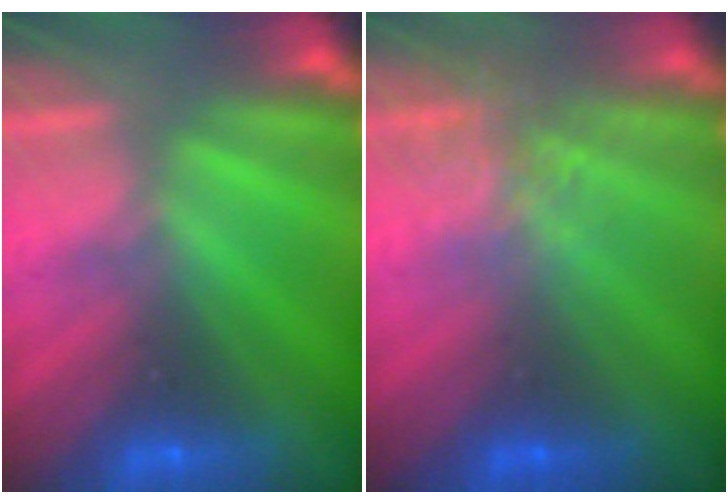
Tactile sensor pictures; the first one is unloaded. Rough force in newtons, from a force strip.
{"total": 2.7}